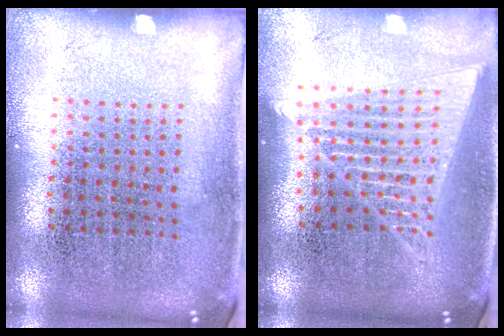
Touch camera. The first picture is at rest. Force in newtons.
{"total": 1.8, "press": 1.6, "slide": 0.9}